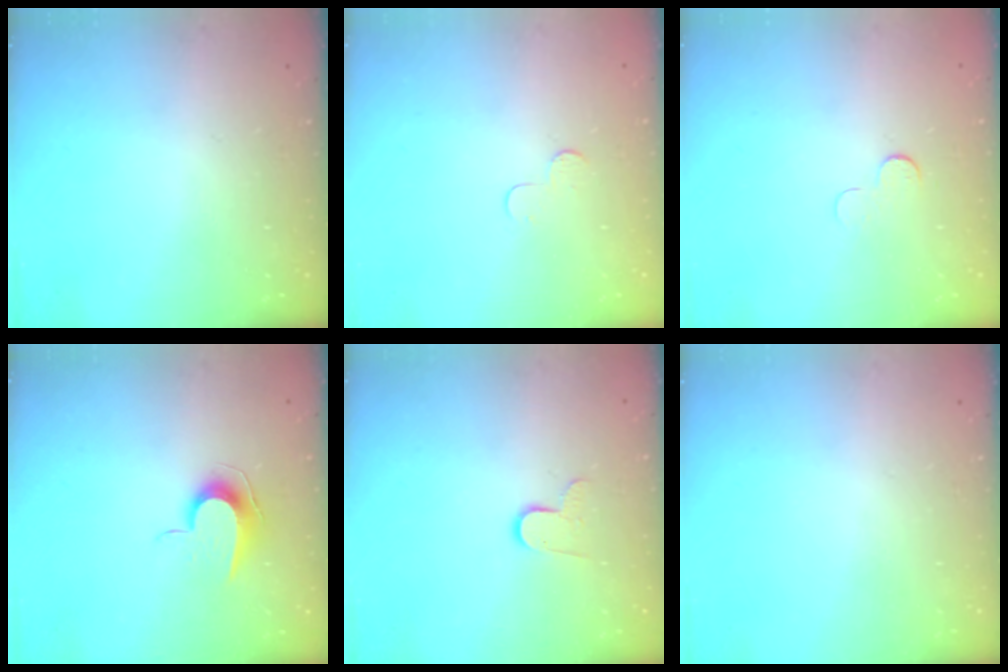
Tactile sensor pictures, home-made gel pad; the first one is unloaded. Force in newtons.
{"total": 3.9, "press": 3.9, "slide": 0.4}
{"total": 3.7, "press": 3.7, "slide": 0.4}
{"total": 8.8, "press": 8.7, "slide": 0.8}
{"total": 7.2, "press": 7.2, "slide": 0.3}
{"total": 0.0}